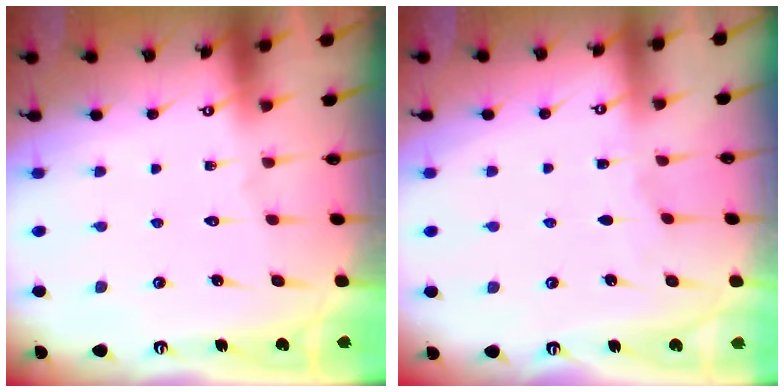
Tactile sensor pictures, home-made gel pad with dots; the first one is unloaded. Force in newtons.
{"total": 1.6, "press": 1.6, "slide": 0.3}